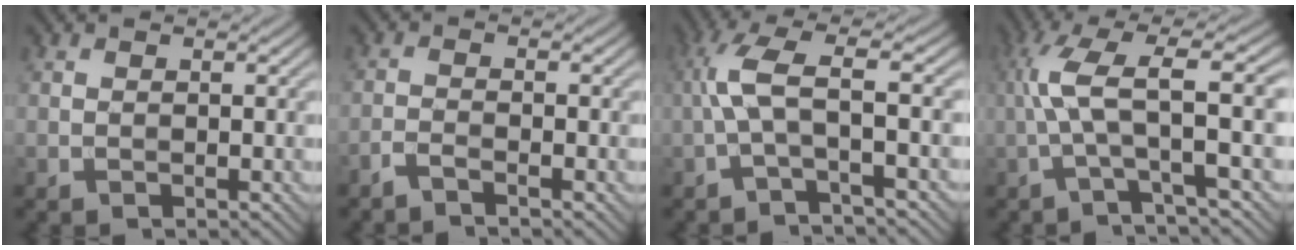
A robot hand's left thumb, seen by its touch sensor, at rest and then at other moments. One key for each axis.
{"total": 1.9, "fx": -1.6, "fy": 0.2, "fz": 0.9, "tx": -0.018, "ty": -0.002, "tz": -0.043}
{"total": 5.8, "fx": -0.9, "fy": 0.9, "fz": 5.6, "tx": -0.120, "ty": 0.020, "tz": -0.032}
{"total": 8.5, "fx": -0.1, "fy": 1.3, "fz": 8.4, "tx": -0.153, "ty": 0.028, "tz": -0.017}